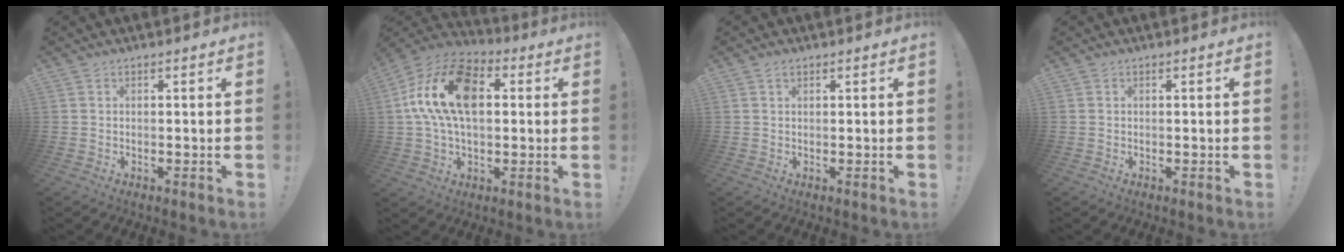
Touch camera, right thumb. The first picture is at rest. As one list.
[{"total": 19.1, "force": [3.8, 11.6, 14.7], "torque": [-0.276, 0.005, 0.066]}, {"total": 1.0, "force": [0.7, 0.6, 0.5], "torque": [-0.005, -0.001, 0.011]}, {"total": 0.0}]